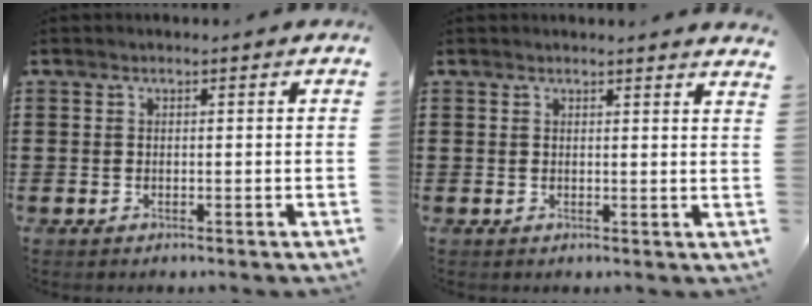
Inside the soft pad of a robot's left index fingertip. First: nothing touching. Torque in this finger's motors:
{"motor_torque": [2.14, 0.00, 0.19, 0.05]}